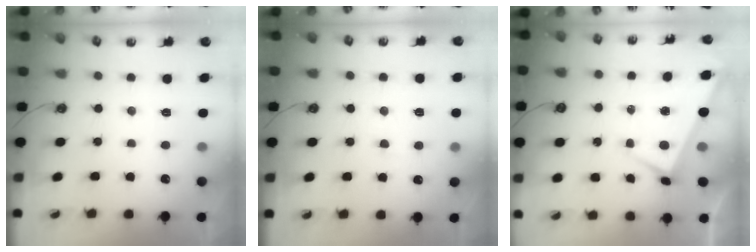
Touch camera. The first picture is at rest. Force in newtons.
{"total": 2.8, "press": 2.8, "slide": 0.4}
{"total": 0.9, "press": 0.3, "slide": 0.8}